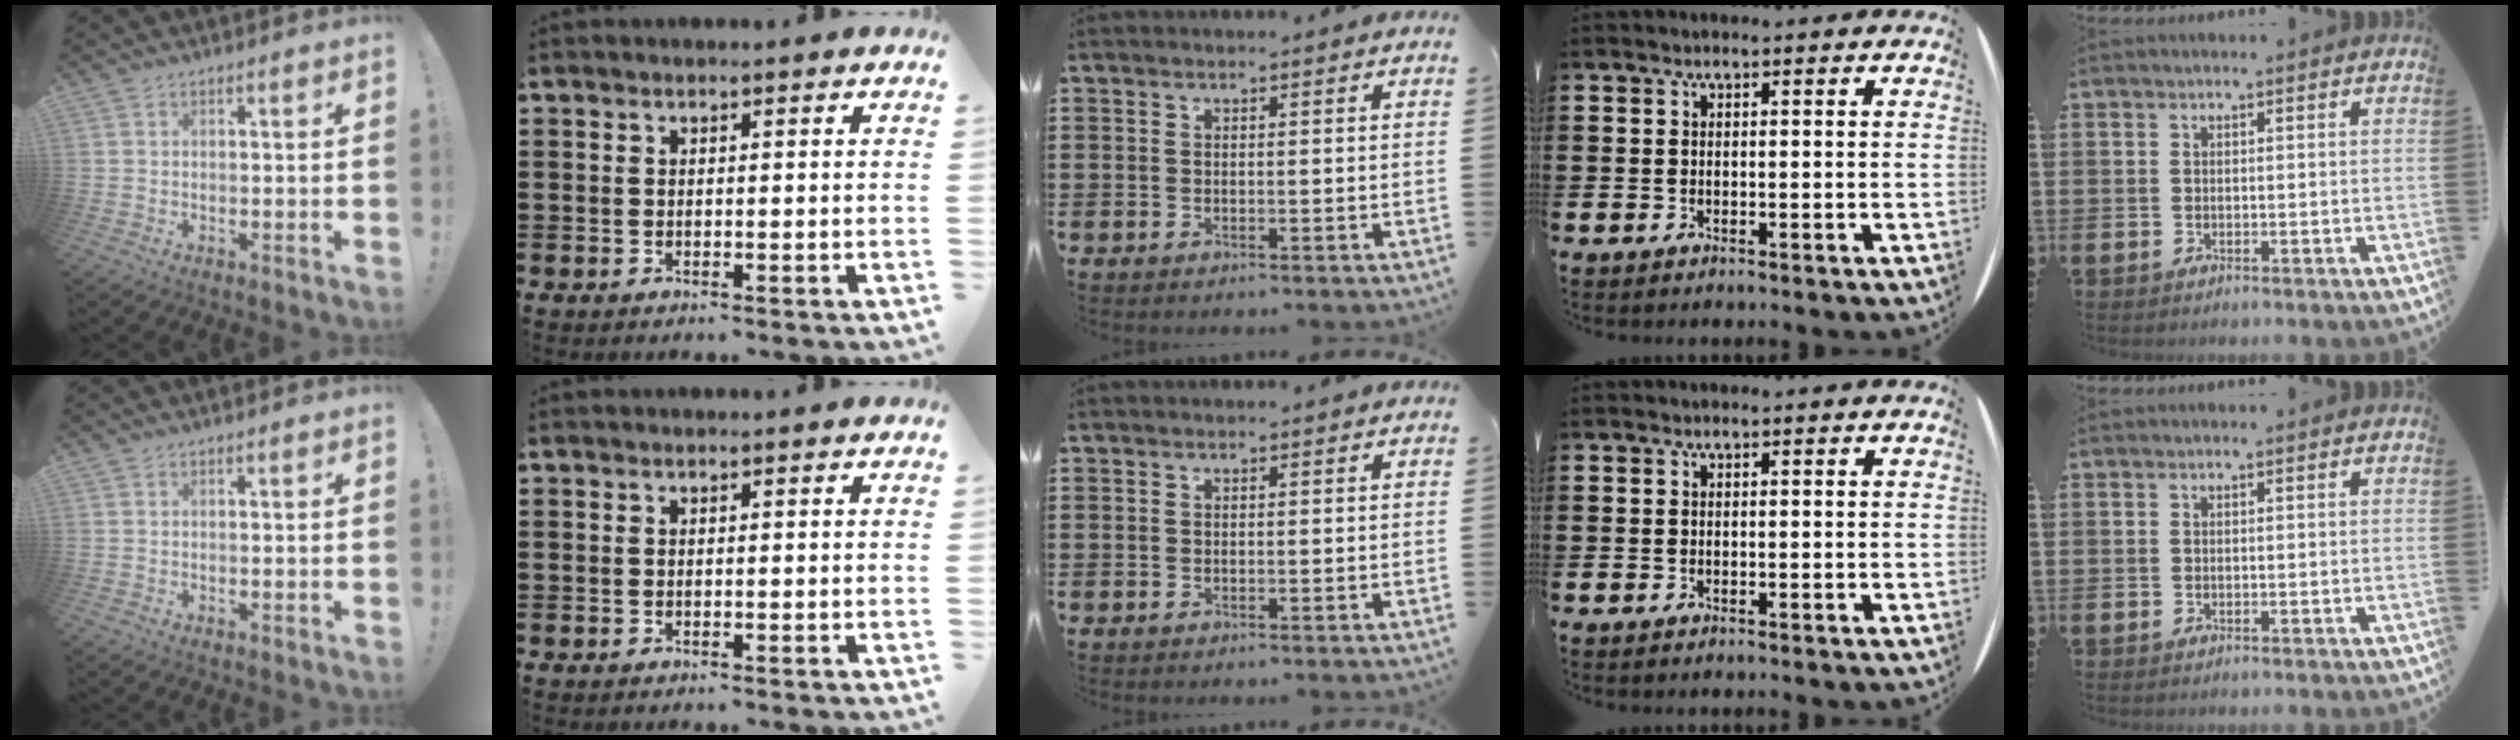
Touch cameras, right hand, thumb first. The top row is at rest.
{}